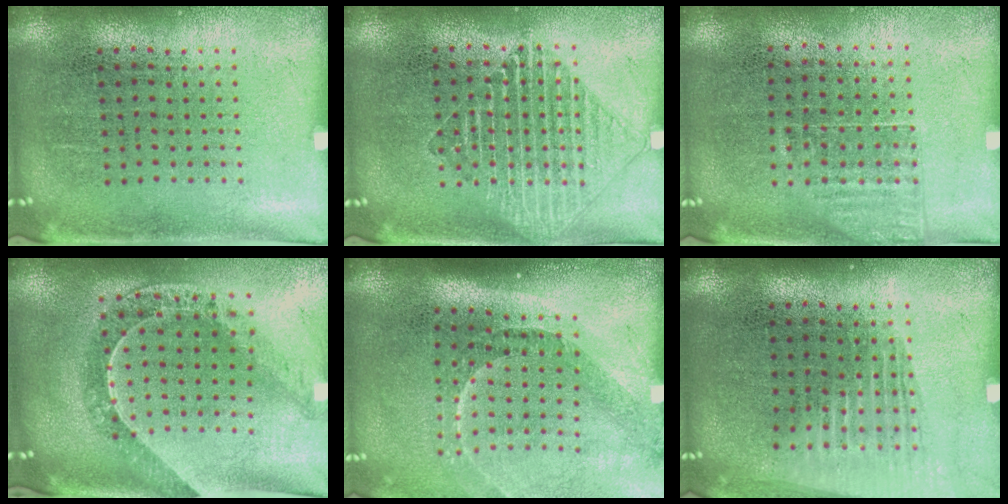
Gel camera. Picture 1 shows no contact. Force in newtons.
{"total": 1.4, "press": 1.3, "slide": 0.3}
{"total": 1.2, "press": 0.9, "slide": 0.7}
{"total": 1.2, "press": 1.2, "slide": 0.2}
{"total": 2.2, "press": 1.5, "slide": 1.5}
{"total": 1.4, "press": 1.2, "slide": 0.7}